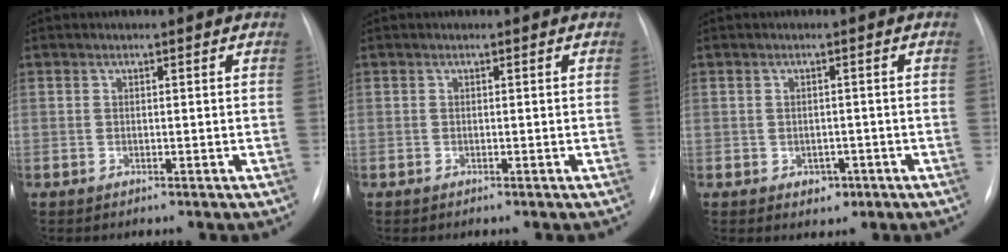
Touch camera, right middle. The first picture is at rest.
{"total": 0.0}
{"total": 2.3, "force": [-1.1, 1.8, 1.1], "torque": [-0.010, 0.003, -0.007]}